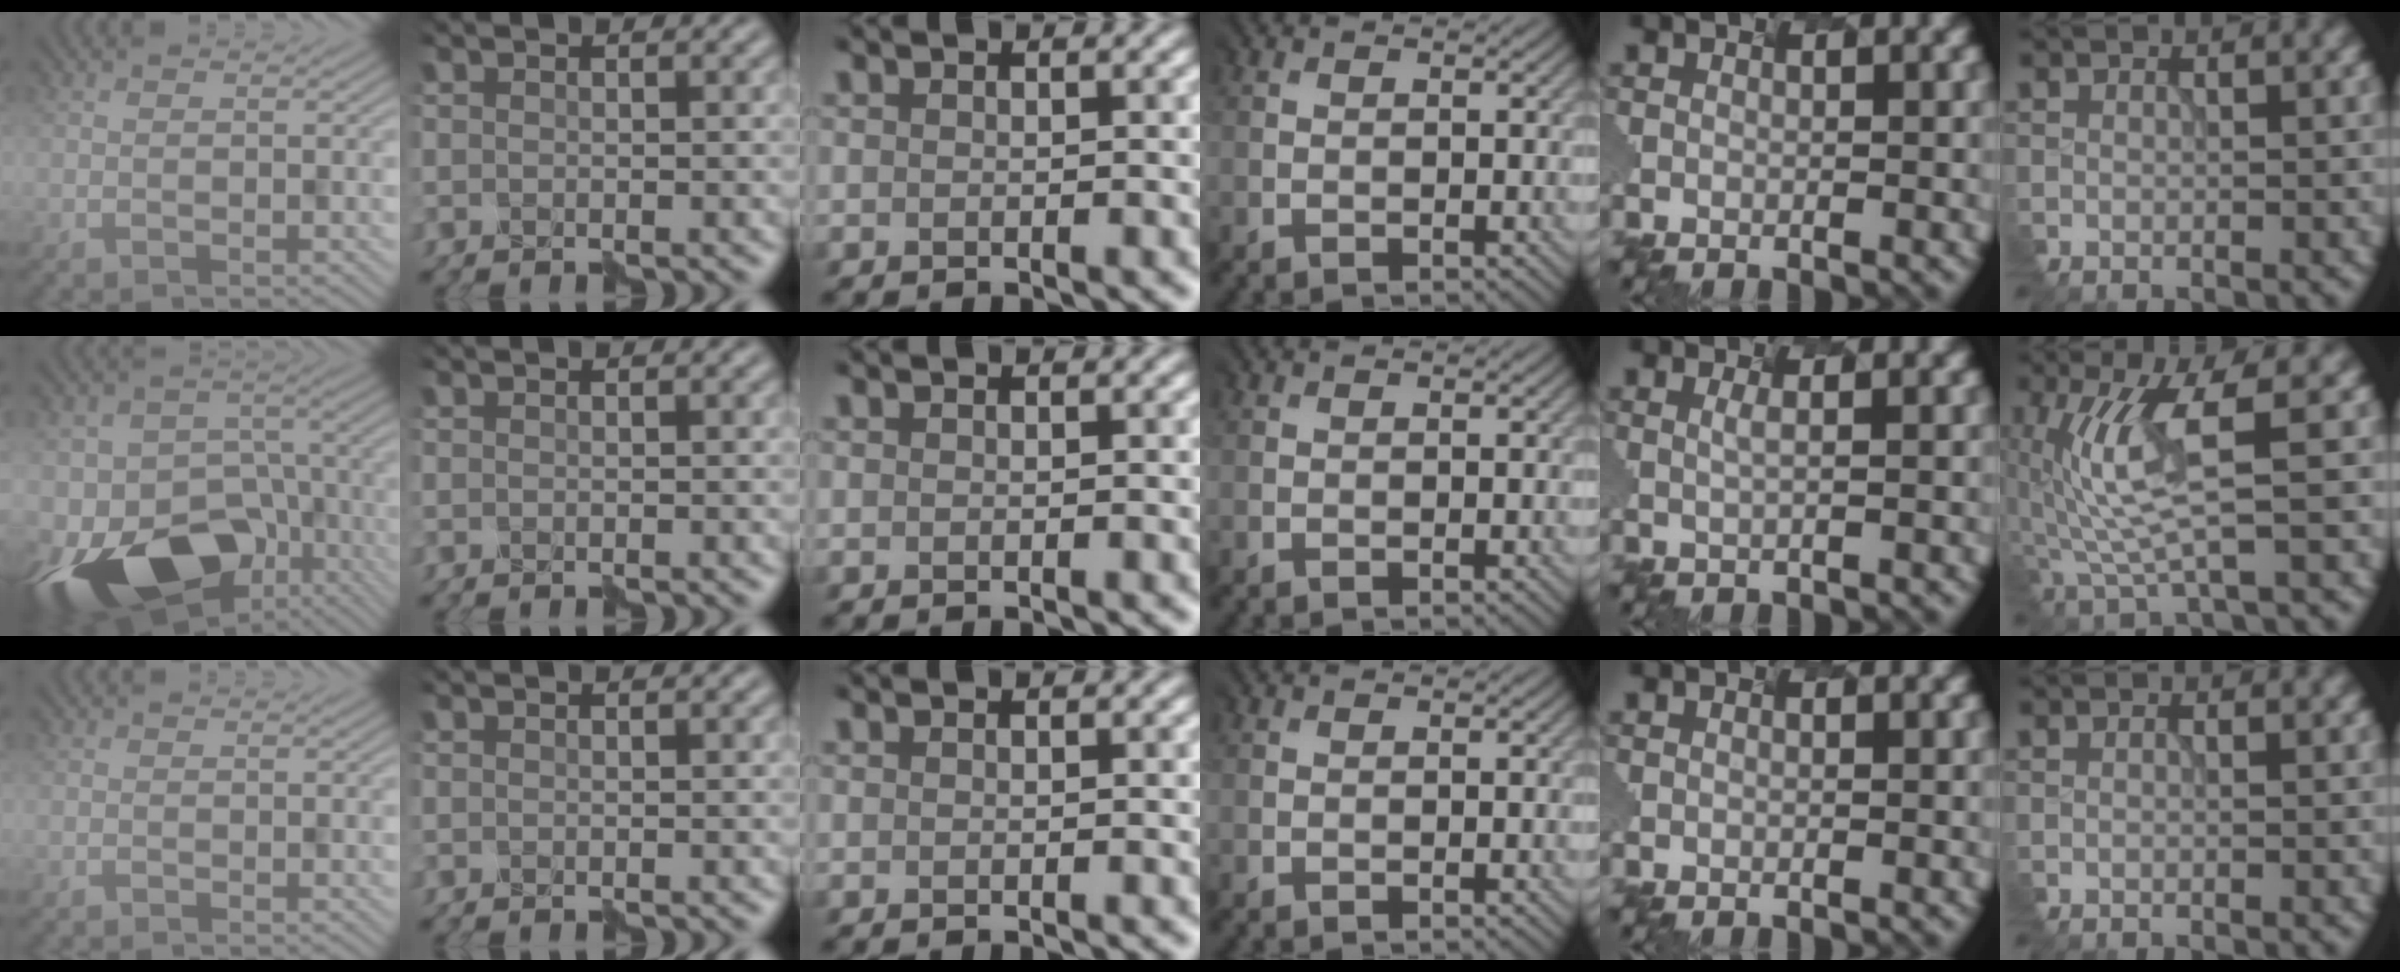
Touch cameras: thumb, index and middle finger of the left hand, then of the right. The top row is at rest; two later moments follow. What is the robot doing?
{"motion": "assemble", "object": "hinged jar"}